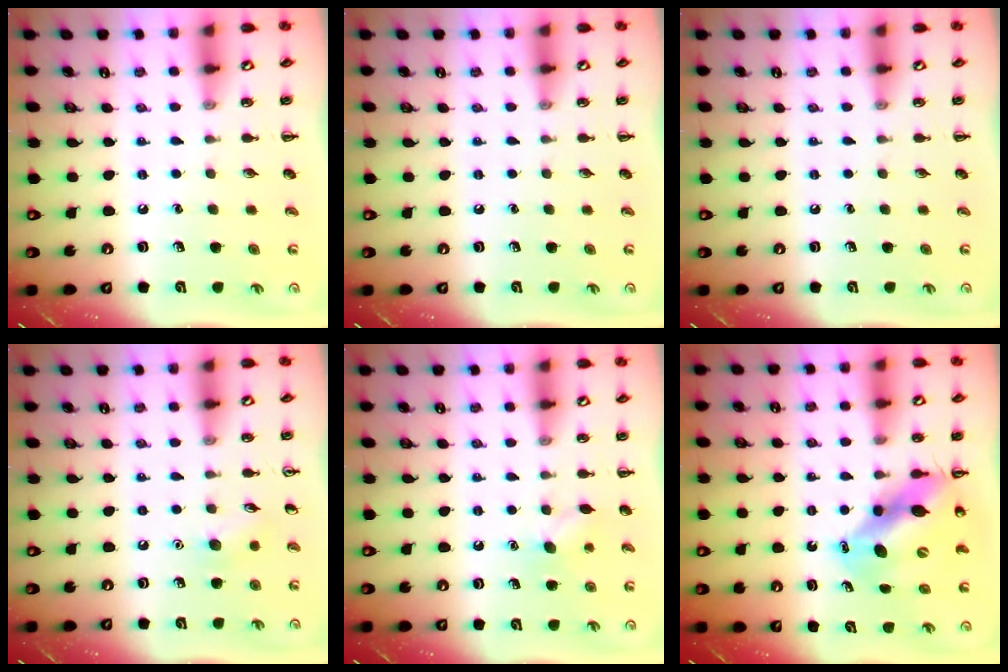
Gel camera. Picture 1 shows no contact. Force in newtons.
{"total": 0.0}
{"total": 0.0}
{"total": 5.4, "press": 5.2, "slide": 1.5}
{"total": 5.7, "press": 5.6, "slide": 1.2}
{"total": 11.9, "press": 11.4, "slide": 3.5}